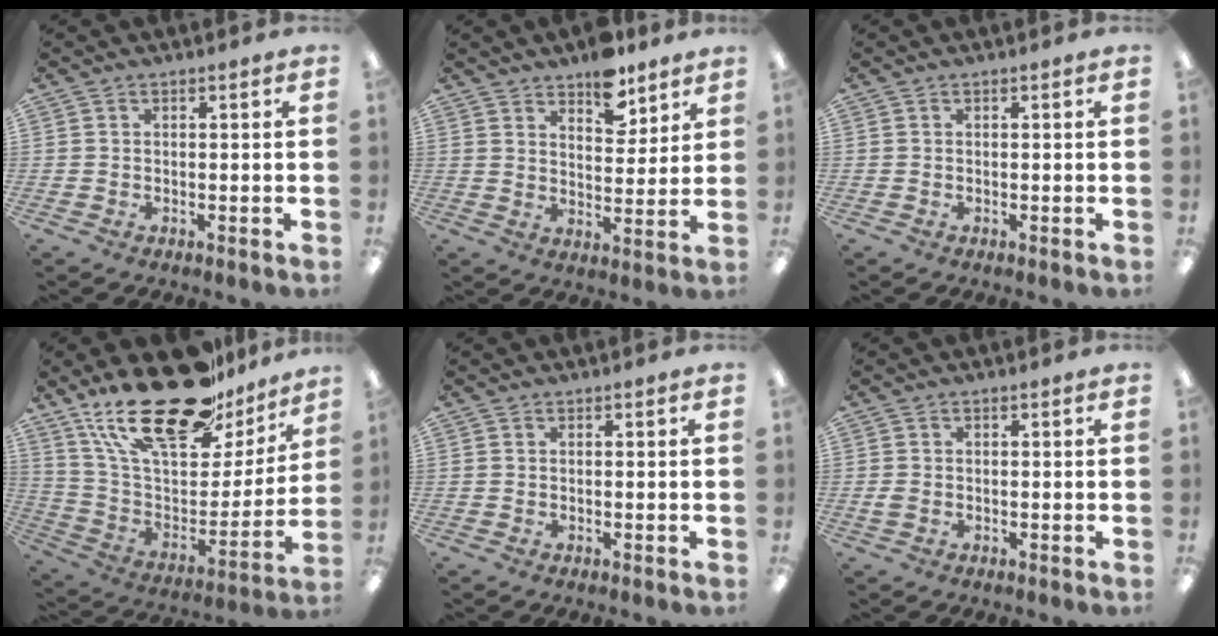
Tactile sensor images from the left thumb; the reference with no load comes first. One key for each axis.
{"total": 9.1, "fx": 7.0, "fy": 4.3, "fz": 3.9, "tx": -0.034, "ty": -0.044, "tz": 0.119}
{"total": 0.0}
{"total": 28.5, "fx": 19.9, "fy": 11.5, "fz": 16.8, "tx": -0.292, "ty": -0.116, "tz": 0.345}
{"total": 0.0}
{"total": 1.6, "fx": -0.2, "fy": 1.1, "fz": 1.2, "tx": -0.021, "ty": 0.003, "tz": -0.004}